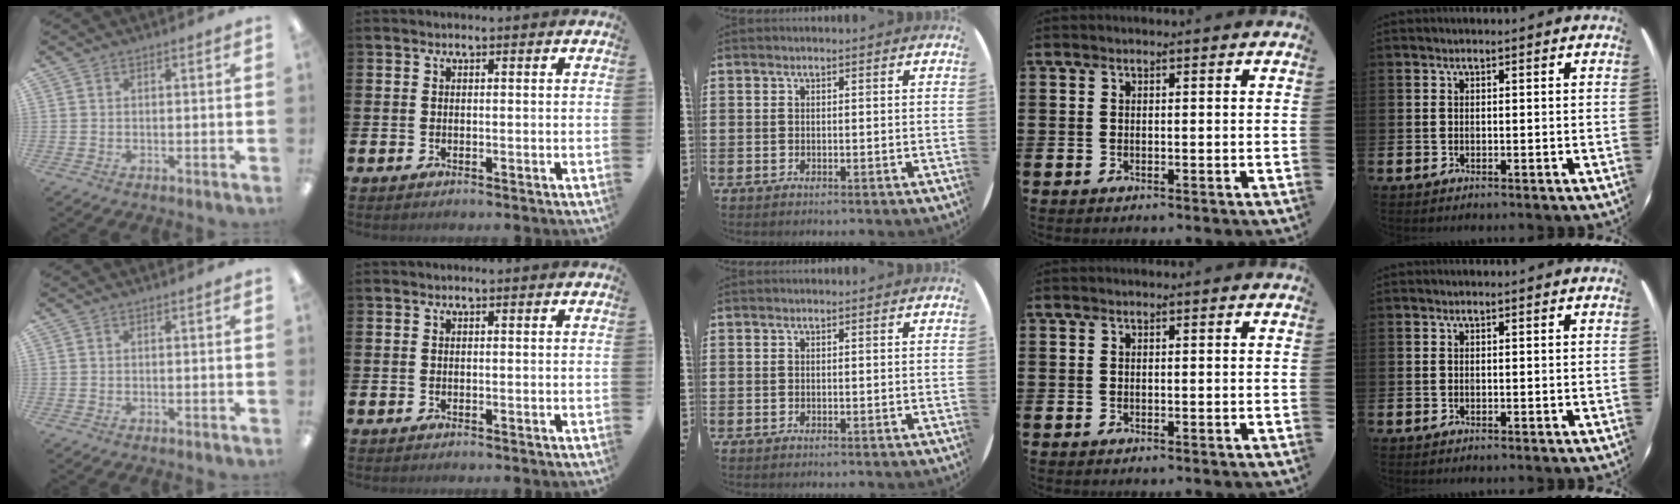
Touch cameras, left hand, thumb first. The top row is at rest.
{}